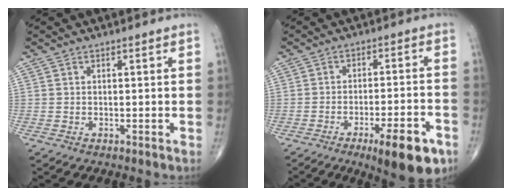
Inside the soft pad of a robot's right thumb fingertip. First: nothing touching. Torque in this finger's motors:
{"motor_torque": [2.27, 1.35, 0.08, -0.44, 0.43]}